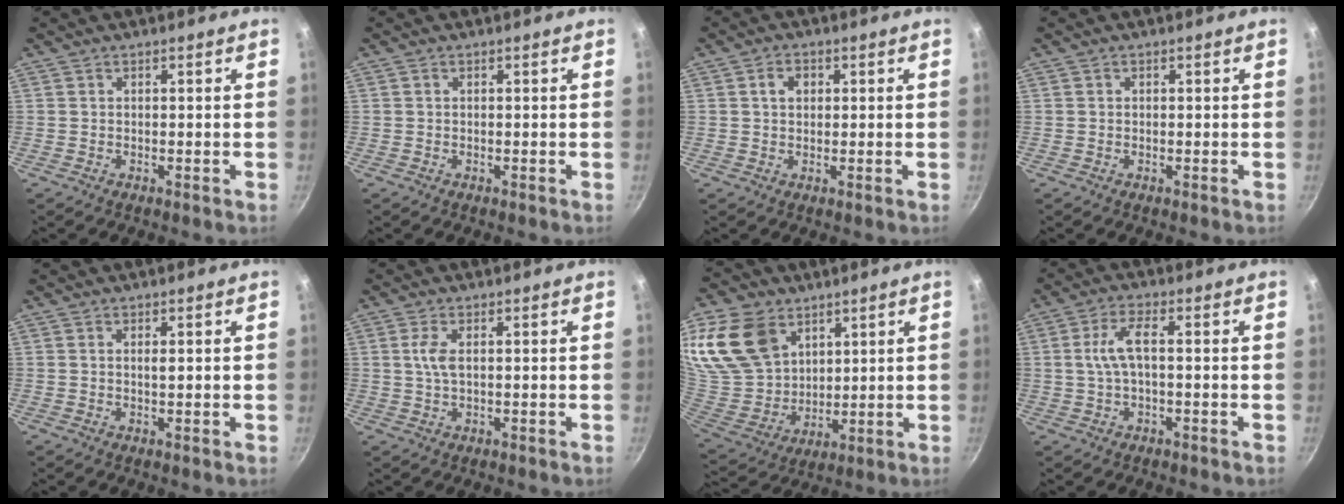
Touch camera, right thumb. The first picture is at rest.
{"total": 0.0}
{"total": 2.9, "force": [0.7, 2.3, 1.7], "torque": [-0.015, 0.003, 0.009]}
{"total": 0.0}
{"total": 0.8, "force": [0.3, 0.1, 0.8], "torque": [-0.012, -0.002, 0.004]}
{"total": 3.2, "force": [0.5, 1.2, 2.9], "torque": [-0.067, 0.002, 0.011]}
{"total": 20.6, "force": [10.0, 14.5, 10.6], "torque": [-0.203, -0.033, 0.205]}
{"total": 5.7, "force": [0.0, 2.2, 5.3], "torque": [-0.117, 0.018, -0.003]}